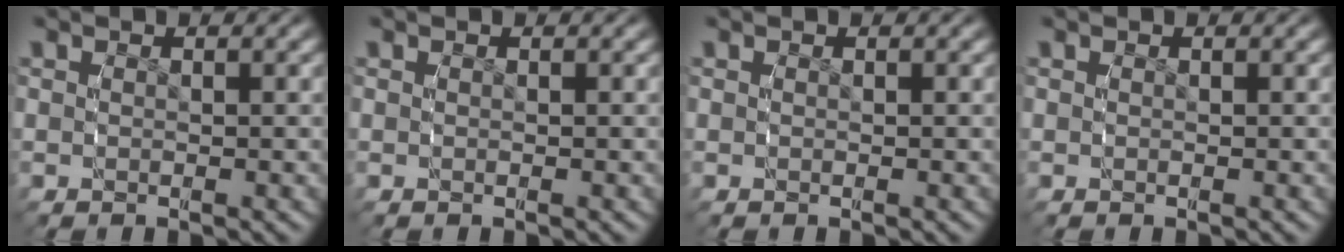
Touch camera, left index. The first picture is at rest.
{"total": 0.0}
{"total": 0.0}
{"total": 0.0}